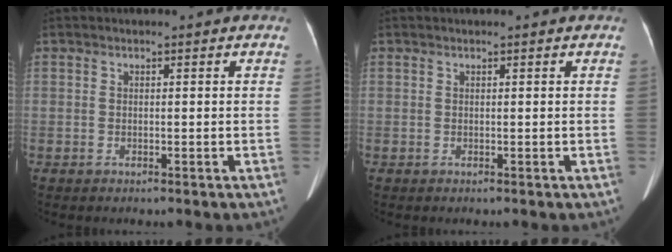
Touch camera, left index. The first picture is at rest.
{"total": 0.0}